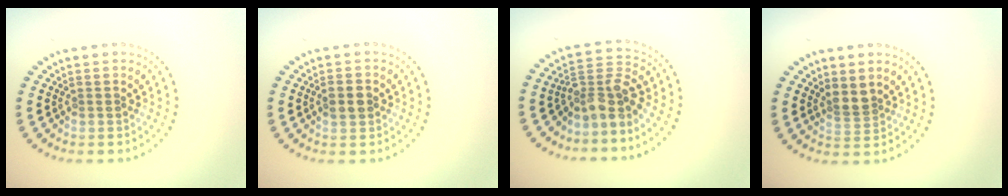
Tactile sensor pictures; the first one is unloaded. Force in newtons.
{"total": 2.2, "press": 2.2, "slide": 0.1}
{"total": 3.8, "press": 2.8, "slide": 2.5}
{"total": 2.0, "press": 1.4, "slide": 1.4}